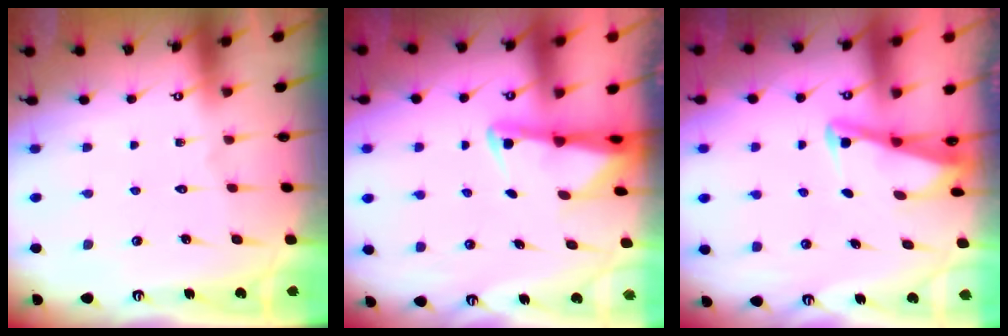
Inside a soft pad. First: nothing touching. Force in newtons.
{"total": 2.2, "press": 2.2, "slide": 0.5}
{"total": 2.8, "press": 2.8, "slide": 0.3}